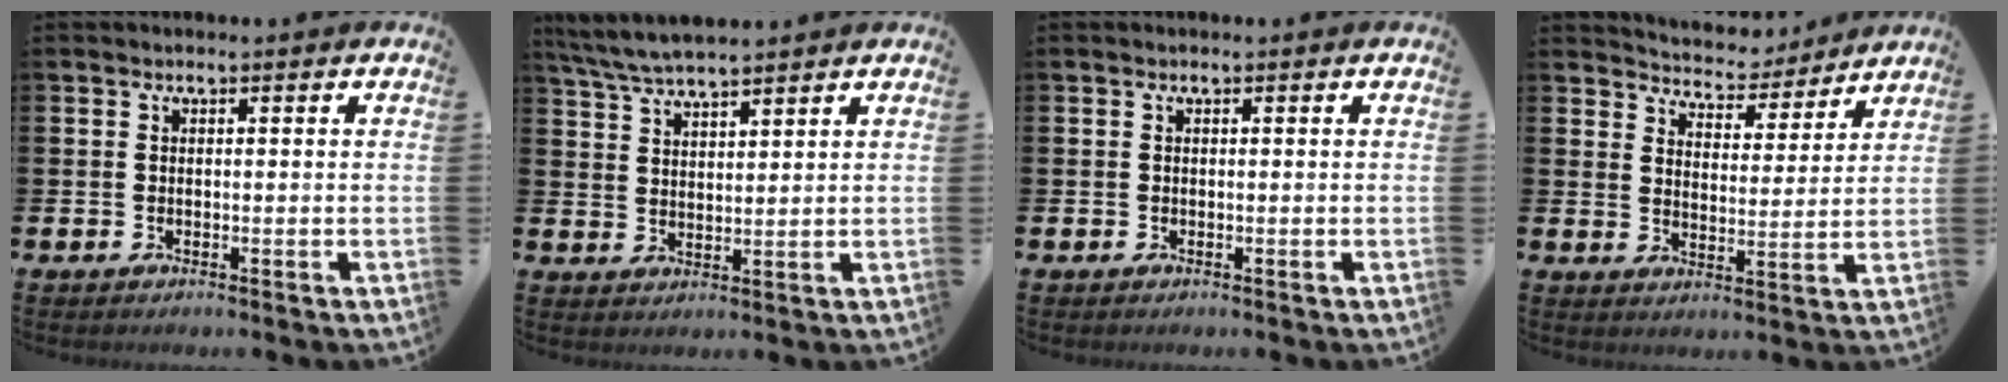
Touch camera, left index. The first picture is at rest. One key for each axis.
{"total": 5.4, "fx": 5.2, "fy": 0.4, "fz": 1.5, "tx": -0.048, "ty": -0.016, "tz": 0.095}
{"total": 0.0}
{"total": 5.2, "fx": 5.1, "fy": 1.3, "fz": -0.2, "tx": -0.015, "ty": -0.044, "tz": 0.086}